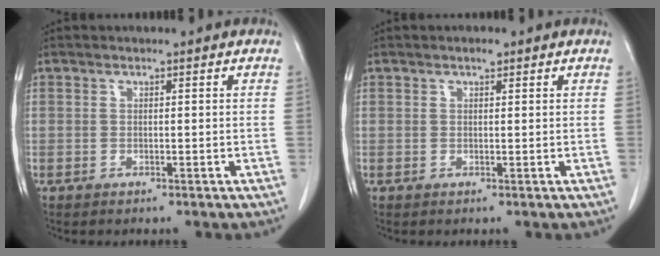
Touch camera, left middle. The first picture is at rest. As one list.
[{"total": 0.8, "force": [0.6, 0.3, 0.5], "torque": [-0.013, 0.001, 0.010]}]